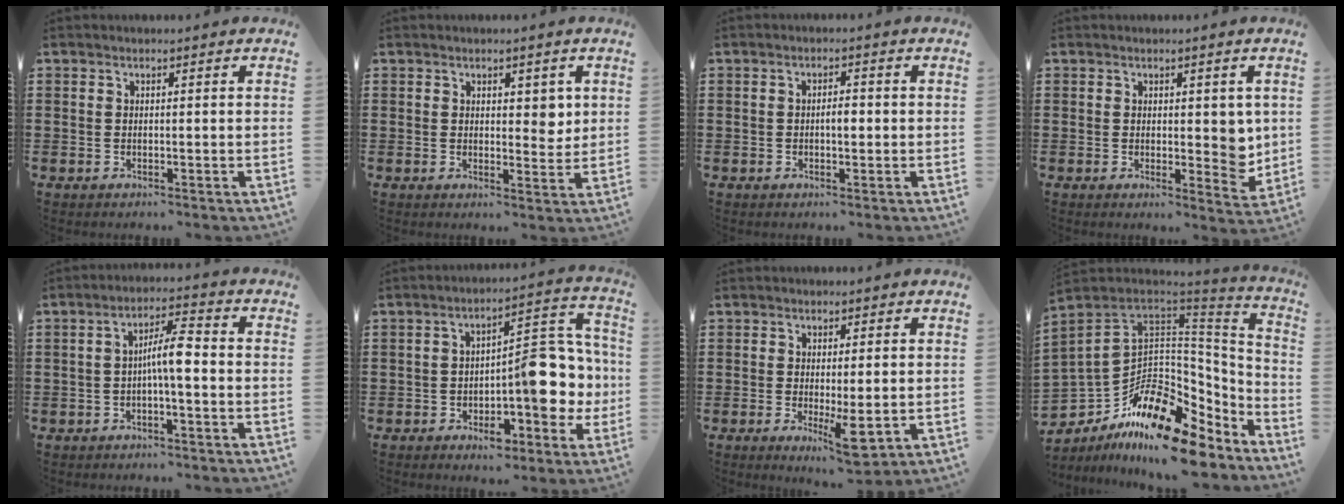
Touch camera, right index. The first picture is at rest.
{"total": 2.9, "force": [1.6, 1.7, 1.8], "torque": [-0.013, 0.000, 0.023]}
{"total": 2.1, "force": [-0.2, 0.8, 1.9], "torque": [-0.035, 0.004, -0.005]}
{"total": 5.0, "force": [1.3, 3.2, 3.6], "torque": [-0.034, -0.004, 0.017]}
{"total": 5.7, "force": [-0.6, 1.1, 5.5], "torque": [-0.102, 0.011, -0.016]}
{"total": 12.0, "force": [-1.6, 6.0, 10.3], "torque": [-0.126, -0.005, -0.026]}
{"total": 5.5, "force": [-1.1, 1.5, 5.1], "torque": [-0.095, -0.010, -0.015]}
{"total": 15.0, "force": [-8.1, 7.7, 10.0], "torque": [-0.201, 0.014, -0.143]}